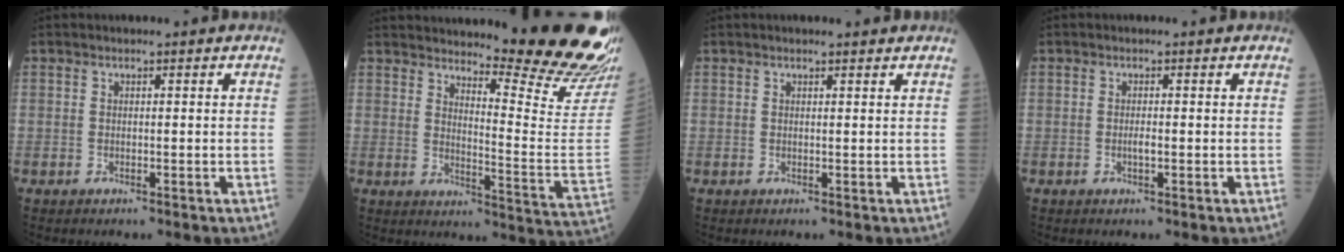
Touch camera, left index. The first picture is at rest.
{"total": 20.6, "force": [18.8, -0.3, 8.5], "torque": [-0.128, -0.119, 0.229]}
{"total": 2.5, "force": [2.3, 0.1, 0.9], "torque": [-0.012, 0.008, 0.025]}
{"total": 0.9, "force": [-0.1, 0.1, 0.9], "torque": [-0.017, 0.000, -0.003]}